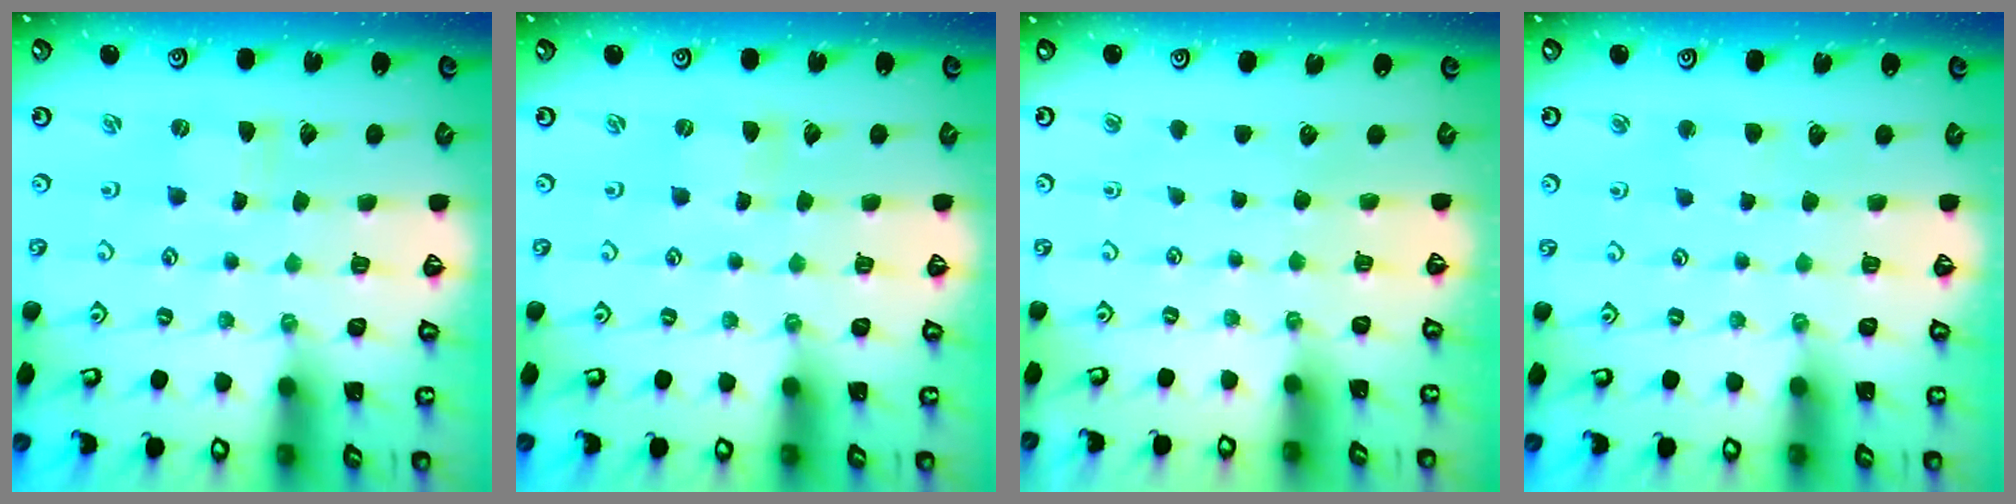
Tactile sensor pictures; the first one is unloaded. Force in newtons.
{"total": 0.0}
{"total": 0.0}
{"total": 2.7, "press": 2.6, "slide": 0.4}